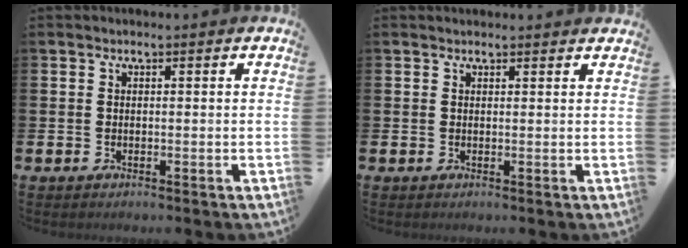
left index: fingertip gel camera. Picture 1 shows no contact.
{"total": 0.6, "force": [0.6, 0.1, 0.1], "torque": [0.006, -0.001, 0.010]}